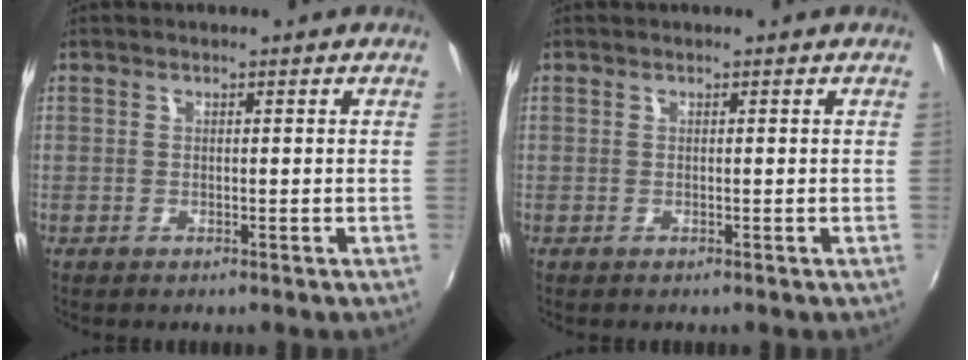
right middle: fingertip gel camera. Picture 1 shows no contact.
{"total": 0.0}